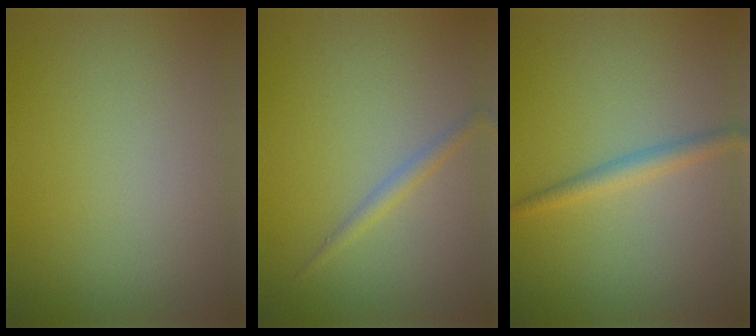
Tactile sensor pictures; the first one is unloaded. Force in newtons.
{"total": 1.3, "press": 1.3, "slide": 0.1}
{"total": 1.9, "press": 1.9, "slide": 0.0}